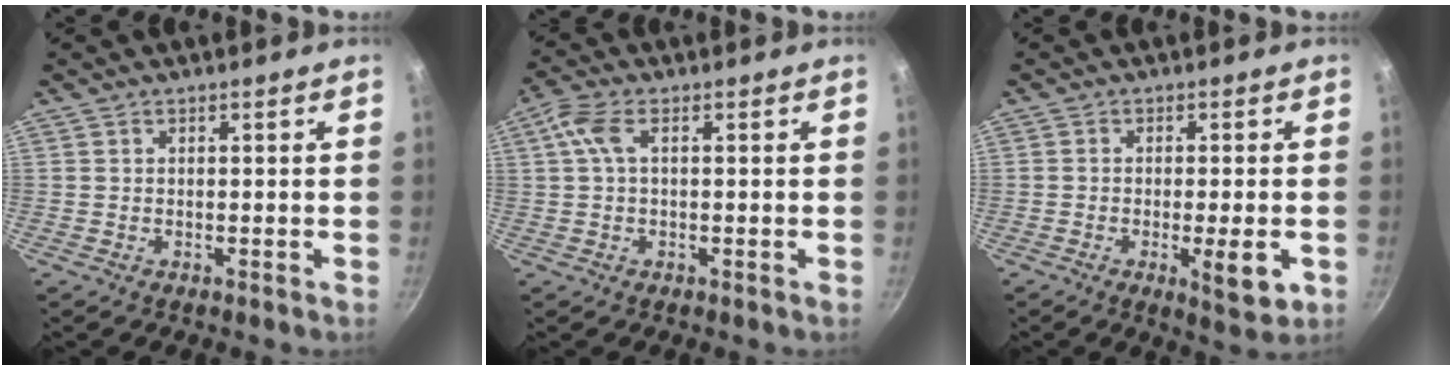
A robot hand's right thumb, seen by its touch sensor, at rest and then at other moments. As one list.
[{"total": 4.5, "force": [0.8, 2.1, 3.9], "torque": [-0.093, 0.015, 0.014]}, {"total": 7.0, "force": [-2.0, 1.7, 6.5], "torque": [-0.090, -0.001, -0.026]}]